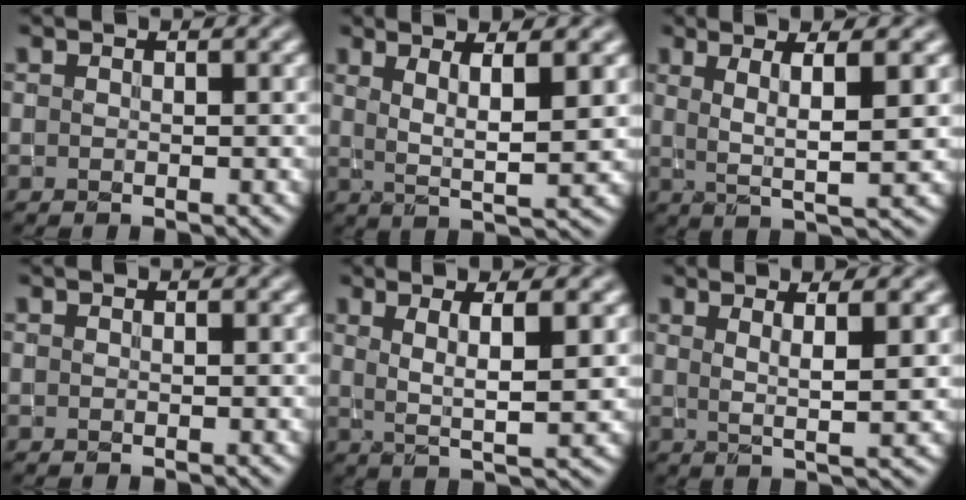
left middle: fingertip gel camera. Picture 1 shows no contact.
{"total": 4.9, "force": [1.7, 1.0, 4.5], "torque": [-0.079, -0.006, 0.033]}
{"total": 5.1, "force": [1.4, 0.9, 4.8], "torque": [-0.085, -0.001, 0.027]}
{"total": 0.0}
{"total": 4.5, "force": [1.3, 0.9, 4.2], "torque": [-0.074, -0.005, 0.026]}
{"total": 3.8, "force": [1.6, 0.5, 3.4], "torque": [-0.058, -0.006, 0.028]}